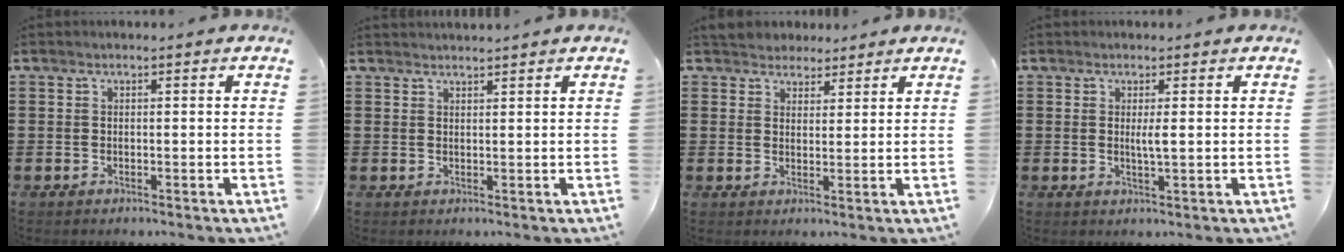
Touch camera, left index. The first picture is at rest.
{"total": 1.2, "force": [1.1, -0.1, 0.0], "torque": [-0.002, -0.002, 0.023]}
{"total": 3.0, "force": [2.5, 1.6, -0.4], "torque": [-0.007, 0.007, 0.048]}
{"total": 2.0, "force": [0.3, 0.1, 2.0], "torque": [-0.040, -0.003, 0.005]}